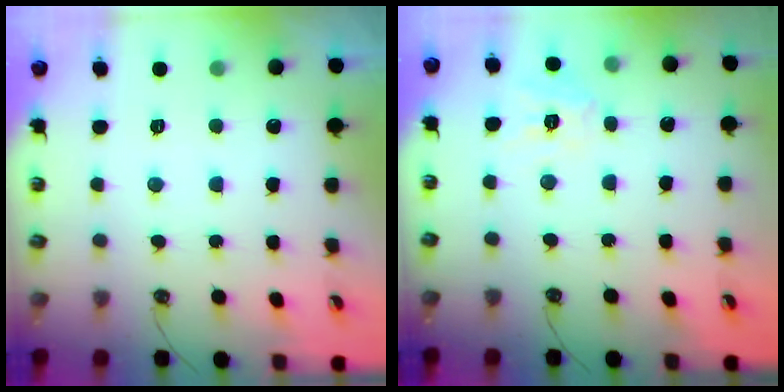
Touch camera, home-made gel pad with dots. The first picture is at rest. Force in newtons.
{"total": 9.1, "press": 9.1, "slide": 0.8}